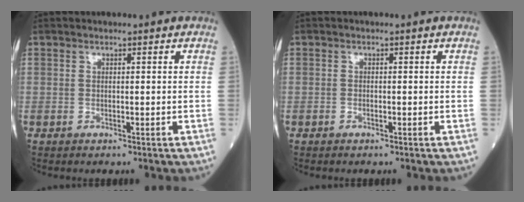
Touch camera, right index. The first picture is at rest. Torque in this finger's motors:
{"motor_torque": [-0.11, -0.03, -0.02, -0.01]}